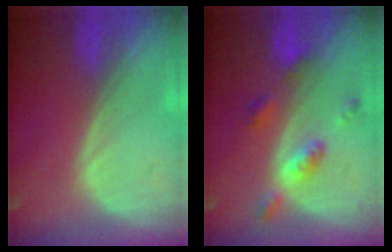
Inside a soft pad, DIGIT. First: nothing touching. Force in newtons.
{"total": 5.3, "press": 4.7, "slide": 2.4}